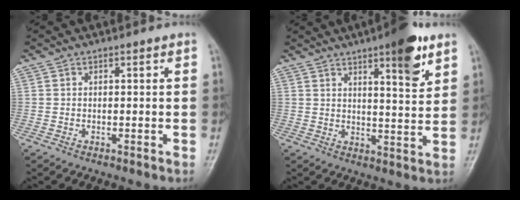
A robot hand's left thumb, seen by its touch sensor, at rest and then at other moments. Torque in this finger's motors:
{"motor_torque": [1.80, 0.76, 1.34, -1.14, 0.02]}